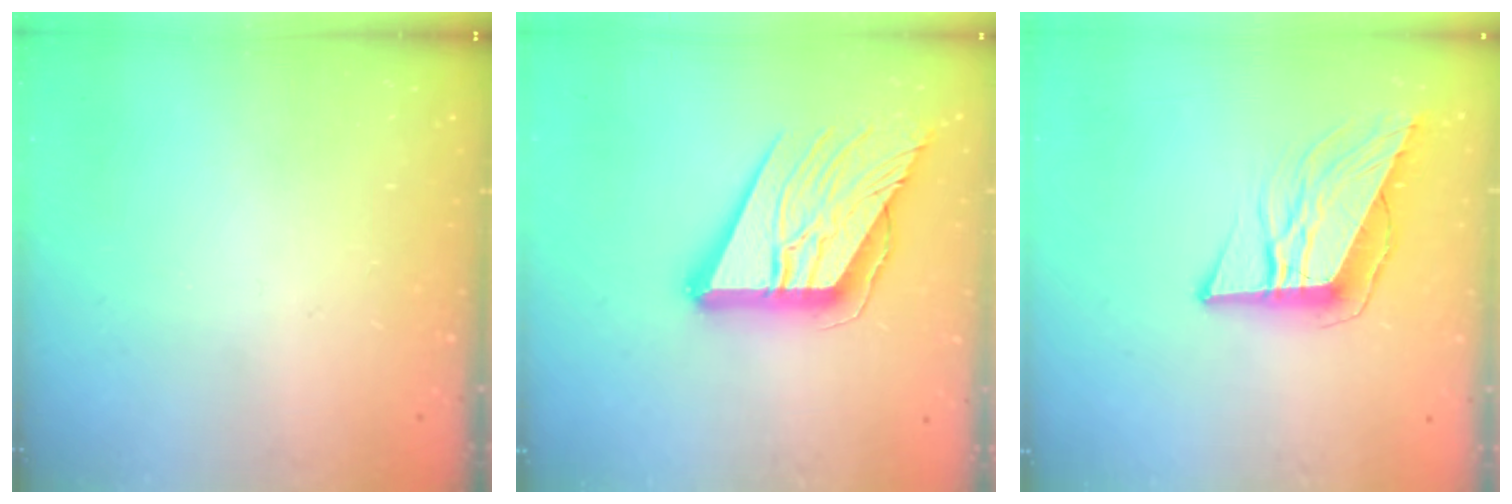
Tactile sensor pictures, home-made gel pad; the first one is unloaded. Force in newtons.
{"total": 19.2, "press": 19.0, "slide": 2.2}
{"total": 11.7, "press": 11.2, "slide": 3.6}